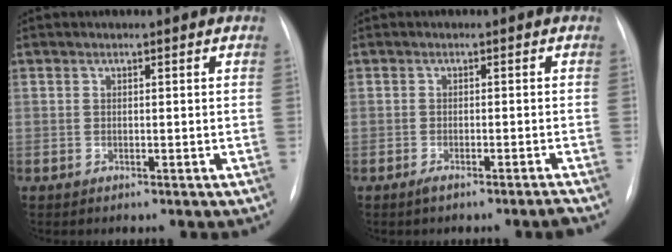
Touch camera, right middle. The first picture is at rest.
{"total": 2.4, "force": [-2.0, -0.5, 1.3], "torque": [-0.024, -0.002, -0.034]}